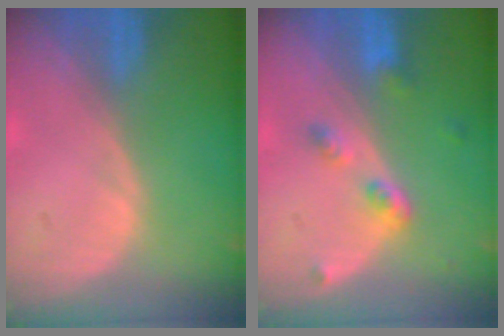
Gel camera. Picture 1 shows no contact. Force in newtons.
{"total": 4.3, "press": 3.9, "slide": 1.8}